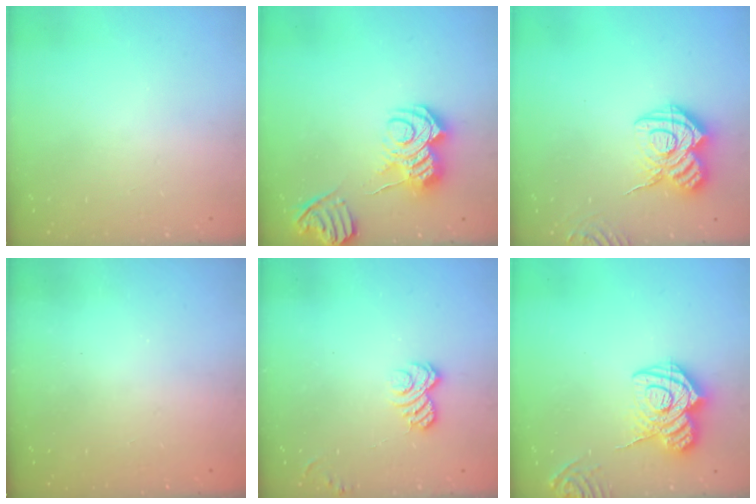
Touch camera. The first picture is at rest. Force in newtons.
{"total": 11.2, "press": 11.2, "slide": 1.3}
{"total": 14.5, "press": 14.4, "slide": 1.4}
{"total": 2.6, "press": 2.4, "slide": 0.8}
{"total": 4.7, "press": 4.5, "slide": 1.3}
{"total": 16.0, "press": 15.9, "slide": 1.7}